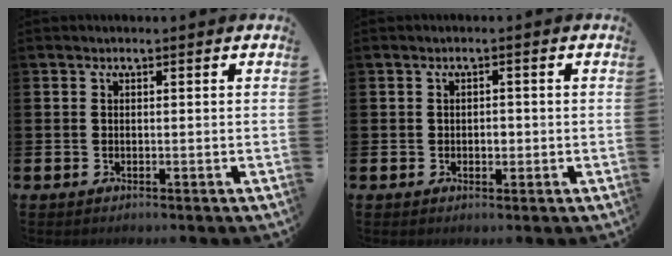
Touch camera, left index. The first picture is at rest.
{"total": 1.3, "force": [0.0, 0.9, 0.9], "torque": [-0.002, 0.000, -0.004]}